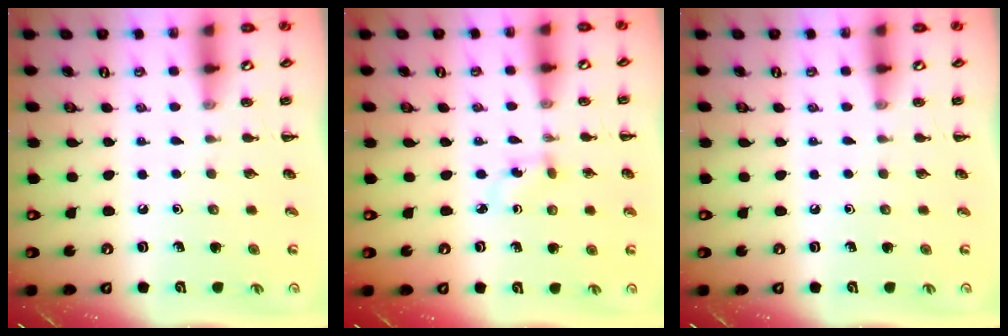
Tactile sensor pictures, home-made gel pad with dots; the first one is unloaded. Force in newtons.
{"total": 2.5, "press": 2.3, "slide": 1.1}
{"total": 0.0}